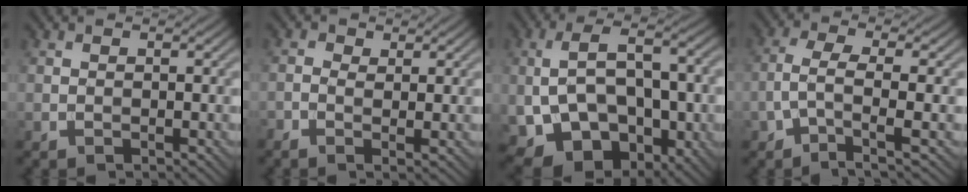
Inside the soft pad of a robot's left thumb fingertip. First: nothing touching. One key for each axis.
{"total": 1.8, "fx": 0.0, "fy": 0.7, "fz": 1.7, "tx": -0.040, "ty": 0.000, "tz": -0.007}
{"total": 13.7, "fx": -2.7, "fy": 8.7, "fz": 10.3, "tx": -0.207, "ty": -0.015, "tz": -0.033}
{"total": 5.0, "fx": -1.8, "fy": 1.5, "fz": 4.4, "tx": -0.095, "ty": 0.004, "tz": -0.044}